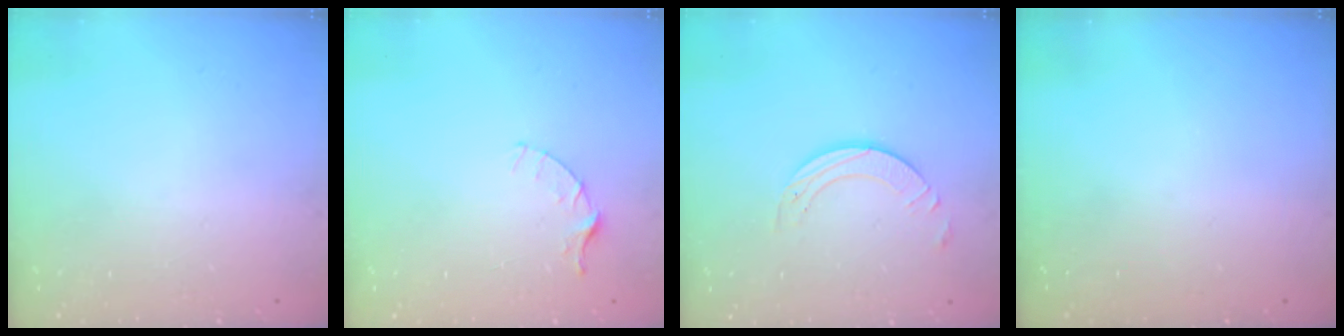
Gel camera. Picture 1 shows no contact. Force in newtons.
{"total": 3.6, "press": 3.6, "slide": 0.4}
{"total": 4.3, "press": 4.3, "slide": 0.1}
{"total": 0.0}